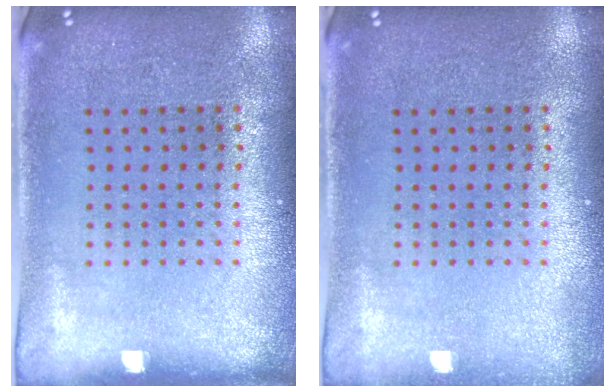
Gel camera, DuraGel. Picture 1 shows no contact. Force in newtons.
{"total": 0.6, "press": 0.5, "slide": 0.2}